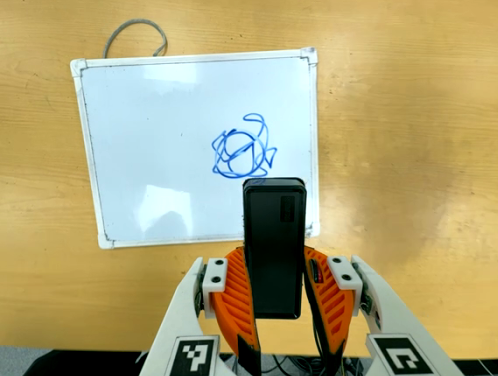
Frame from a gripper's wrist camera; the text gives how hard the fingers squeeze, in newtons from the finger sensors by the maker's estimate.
{"total": 7.3, "left": 5.0, "right": 9.5}